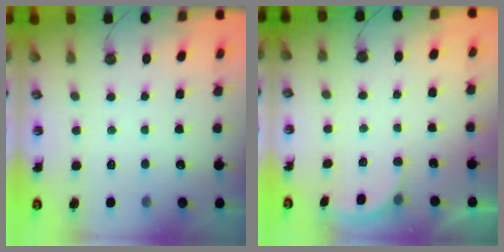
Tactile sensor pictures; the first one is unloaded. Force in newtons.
{"total": 2.6, "press": 2.5, "slide": 0.6}